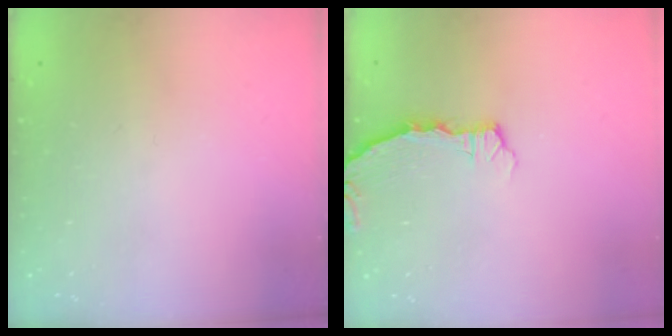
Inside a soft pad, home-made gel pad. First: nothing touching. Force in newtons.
{"total": 2.4, "press": 2.4, "slide": 0.3}